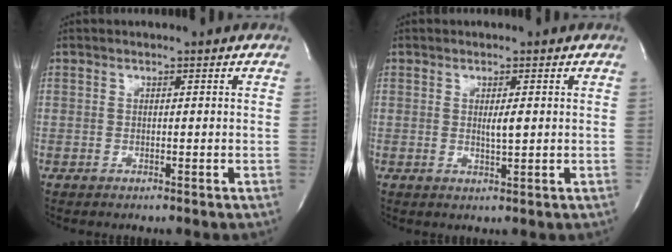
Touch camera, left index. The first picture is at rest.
{"total": 1.7, "force": [0.0, 0.2, 1.7], "torque": [-0.034, -0.007, 0.000]}